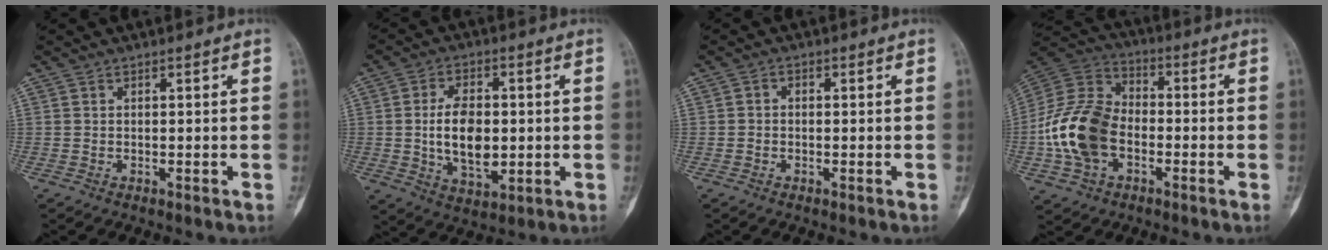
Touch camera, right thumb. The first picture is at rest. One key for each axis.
{"total": 11.0, "fx": -0.2, "fy": 6.4, "fz": 9.0, "tx": -0.138, "ty": -0.006, "tz": 0.002}
{"total": 1.1, "fx": -0.2, "fy": 0.9, "fz": 0.6, "tx": -0.004, "ty": 0.003, "tz": -0.009}
{"total": 16.2, "fx": -3.6, "fy": 11.0, "fz": 11.4, "tx": -0.221, "ty": 0.031, "tz": -0.073}